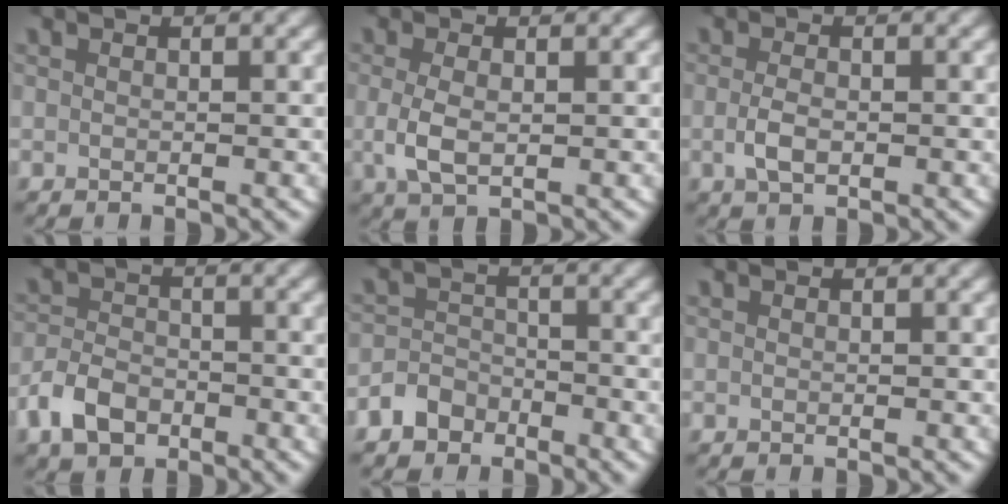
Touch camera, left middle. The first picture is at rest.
{"total": 3.0, "force": [-0.2, 1.6, 2.5], "torque": [-0.068, -0.010, 0.004]}
{"total": 1.9, "force": [-0.4, 1.0, 1.6], "torque": [-0.040, -0.008, -0.003]}
{"total": 3.8, "force": [-2.2, 2.6, 1.7], "torque": [-0.035, -0.001, -0.044]}
{"total": 4.0, "force": [-2.9, 2.8, 0.5], "torque": [-0.014, -0.005, -0.054]}
{"total": 0.0}